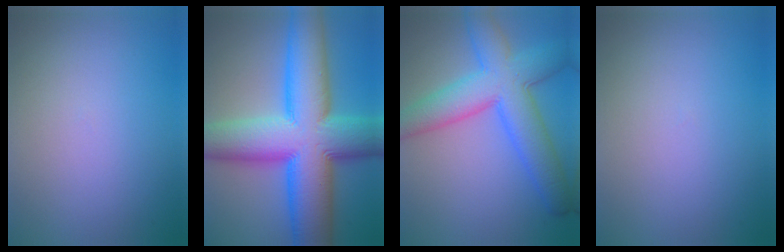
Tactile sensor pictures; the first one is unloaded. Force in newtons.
{"total": 16.5, "press": 16.5, "slide": 0.2}
{"total": 8.6, "press": 8.6, "slide": 0.4}
{"total": 0.0}